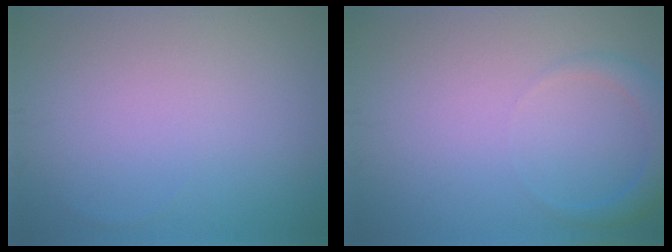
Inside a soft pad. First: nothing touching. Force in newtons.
{"total": 2.2, "press": 2.2, "slide": 0.2}